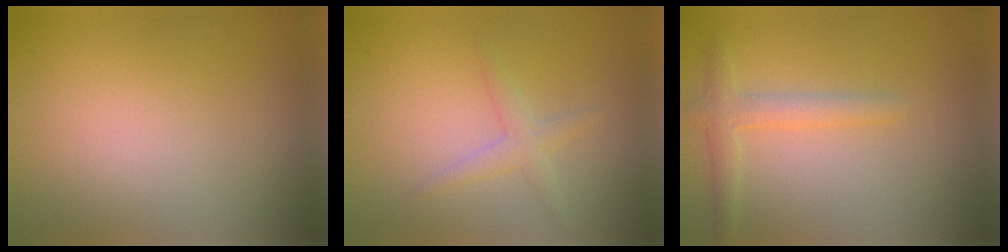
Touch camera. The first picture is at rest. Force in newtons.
{"total": 1.6, "press": 1.6, "slide": 0.1}
{"total": 2.3, "press": 2.3, "slide": 0.1}